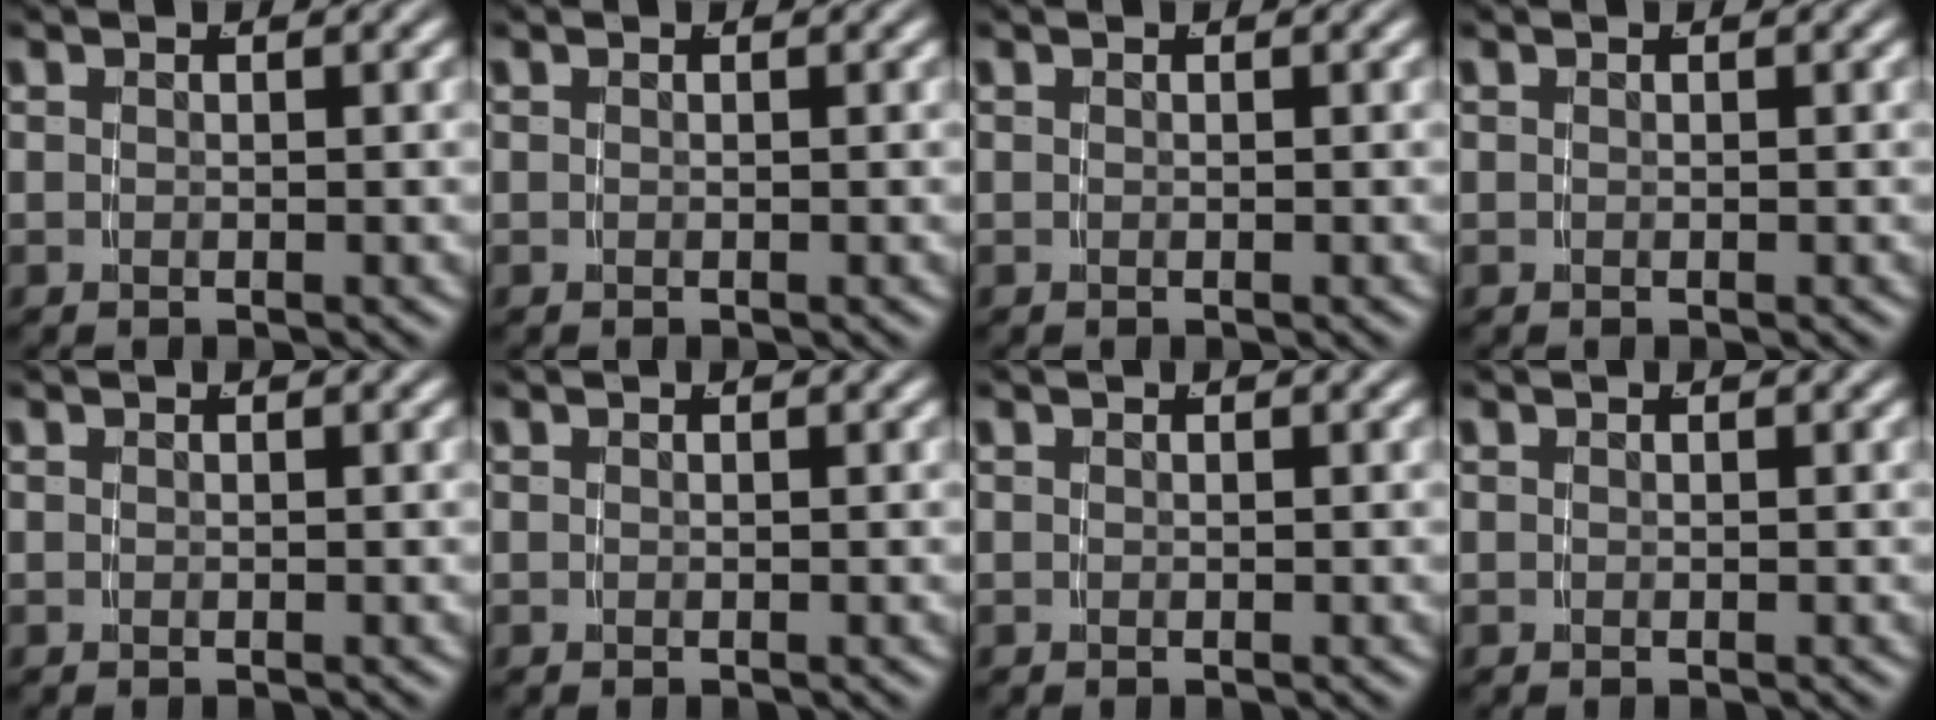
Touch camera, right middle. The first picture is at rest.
{"total": 0.0}
{"total": 0.0}
{"total": 0.0}
{"total": 0.0}
{"total": 0.0}
{"total": 0.0}
{"total": 0.0}